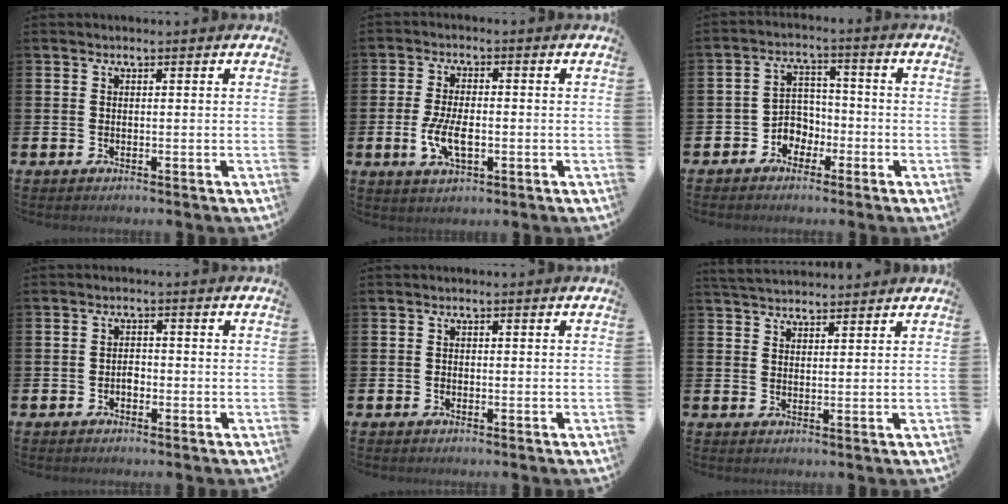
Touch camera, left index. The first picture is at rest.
{"total": 5.6, "force": [-1.1, 2.7, 4.8], "torque": [-0.090, -0.001, -0.022]}
{"total": 3.7, "force": [-1.7, 3.2, 0.6], "torque": [-0.026, 0.000, -0.042]}
{"total": 1.5, "force": [-0.7, 1.1, 0.7], "torque": [-0.009, 0.001, -0.016]}
{"total": 0.7, "force": [-0.4, 0.5, 0.1], "torque": [-0.005, 0.004, -0.009]}
{"total": 3.6, "force": [3.5, 0.7, 0.4], "torque": [-0.015, -0.013, 0.066]}